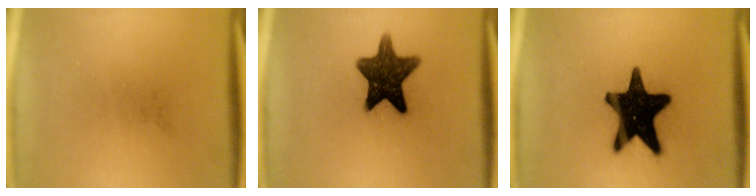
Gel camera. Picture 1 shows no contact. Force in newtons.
{"total": 12.2}
{"total": 19.5}